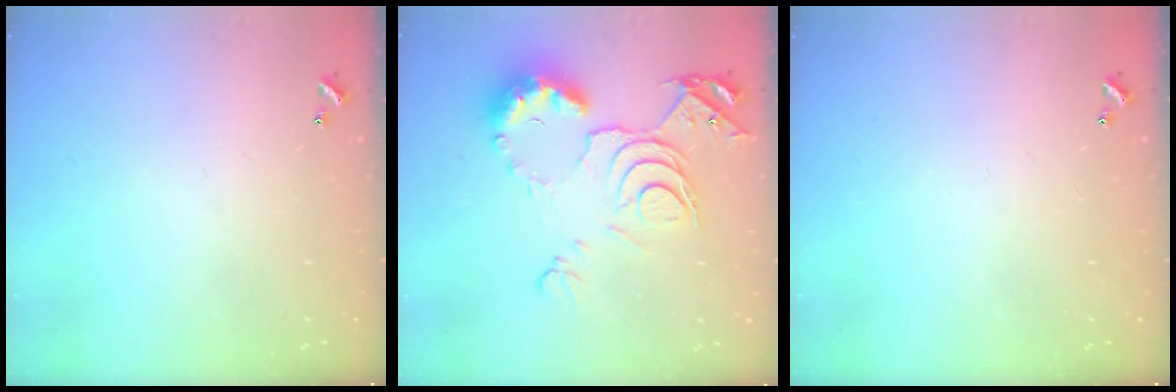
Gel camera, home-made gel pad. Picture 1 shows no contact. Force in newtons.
{"total": 13.6, "press": 13.5, "slide": 1.4}
{"total": 0.0}